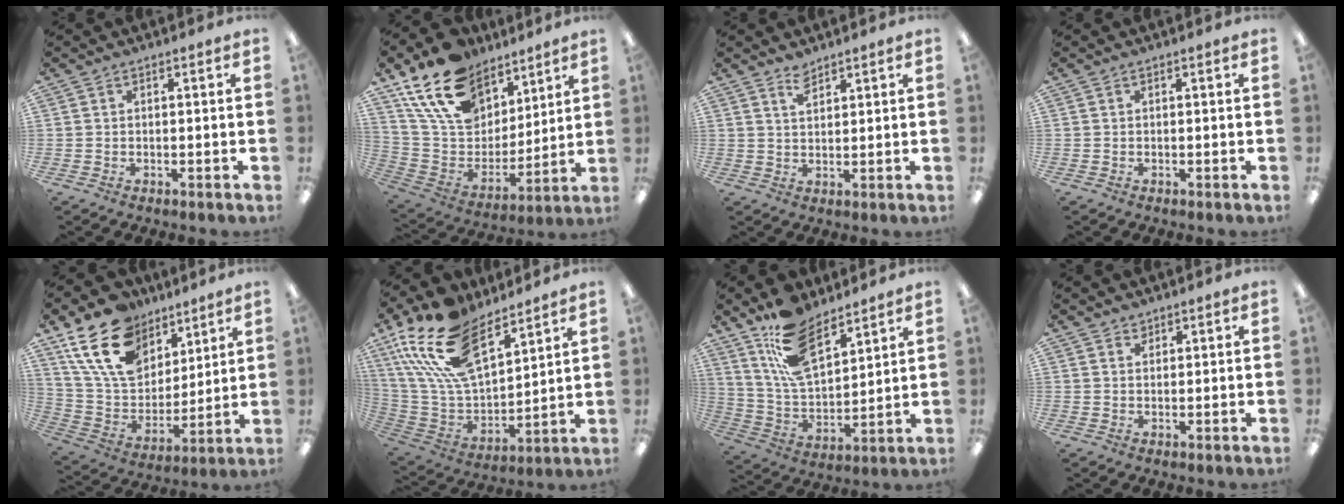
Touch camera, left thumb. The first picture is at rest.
{"total": 19.9, "force": [13.4, 12.1, 8.6], "torque": [-0.173, -0.071, 0.250]}
{"total": 3.4, "force": [2.9, 1.3, 1.3], "torque": [-0.021, -0.008, 0.052]}
{"total": 0.0}
{"total": 20.1, "force": [12.1, 12.8, 9.7], "torque": [-0.184, -0.048, 0.227]}
{"total": 22.6, "force": [14.4, 11.3, 13.3], "torque": [-0.285, -0.075, 0.264]}
{"total": 15.3, "force": [10.9, 7.0, 8.2], "torque": [-0.176, -0.046, 0.205]}
{"total": 1.6, "force": [1.4, 0.9, 0.2], "torque": [0.005, -0.004, 0.025]}